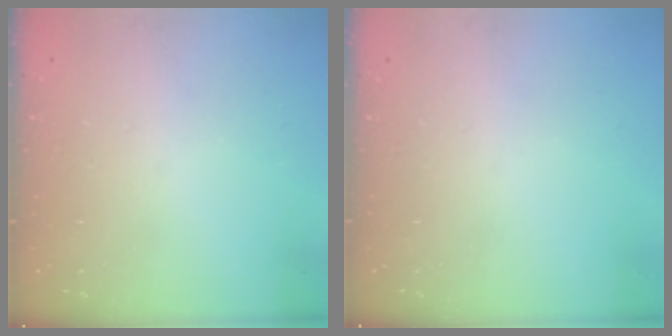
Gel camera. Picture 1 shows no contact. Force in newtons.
{"total": 0.0}